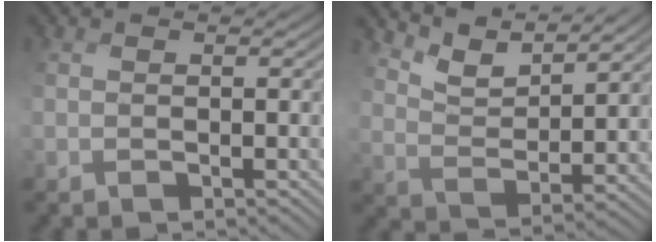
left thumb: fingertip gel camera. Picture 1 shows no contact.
{"total": 6.4, "force": [5.9, 0.5, 2.6], "torque": [-0.060, 0.008, 0.111]}